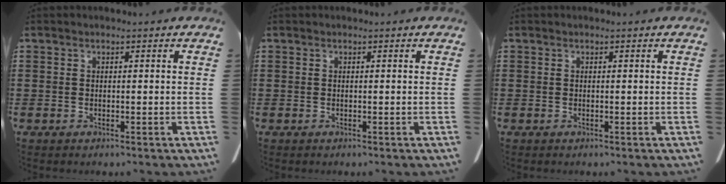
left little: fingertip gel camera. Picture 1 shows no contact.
{"total": 0.0}
{"total": 0.0}